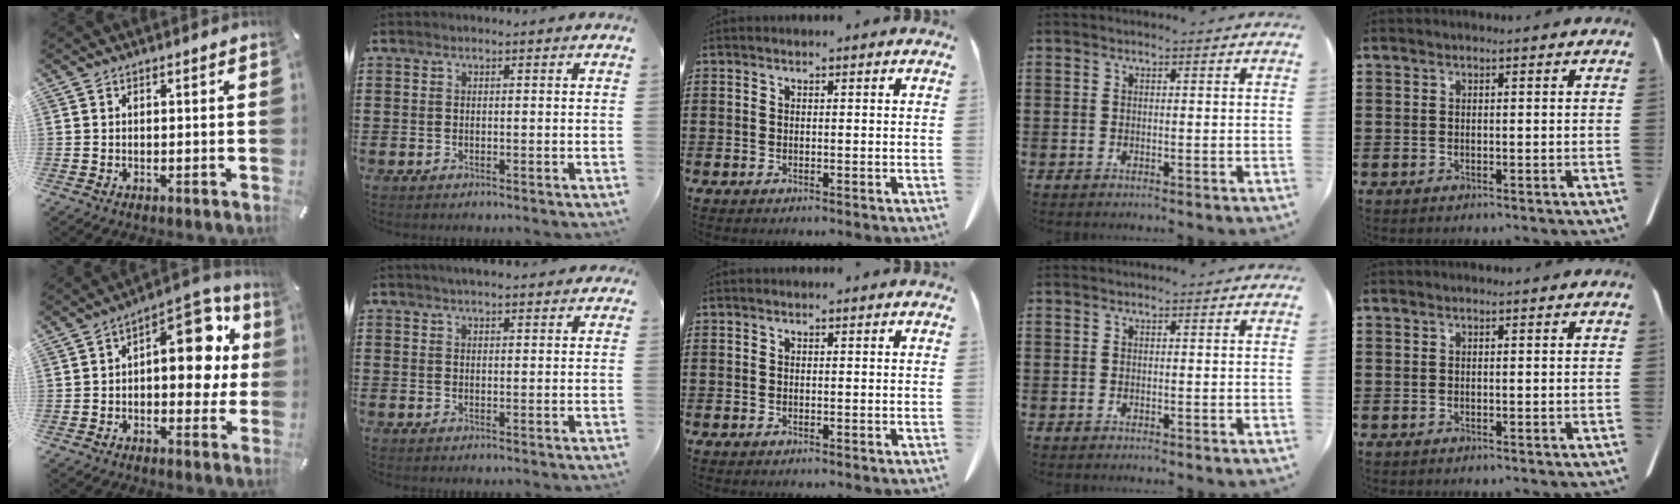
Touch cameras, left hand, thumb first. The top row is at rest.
{"thumb": {"total": 15.7, "force": [3.8, 9.0, 12.3], "torque": [-0.140, -0.033, 0.062]}, "index": {"total": 2.3, "force": [2.1, 0.2, 1.0], "torque": [-0.023, 0.005, 0.039]}}